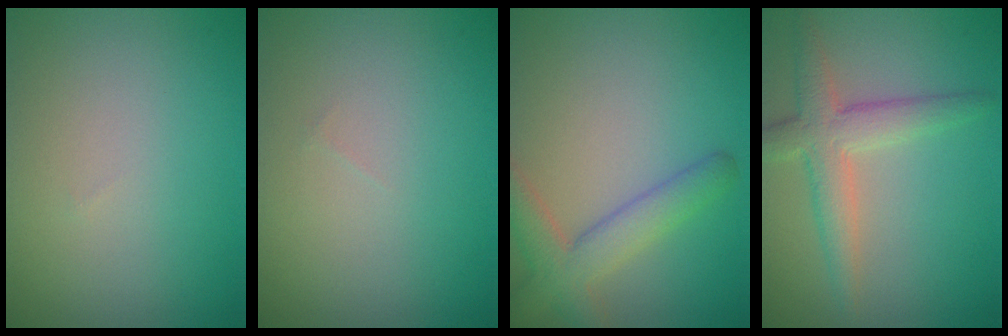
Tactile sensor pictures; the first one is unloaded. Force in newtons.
{"total": 0.0}
{"total": 4.1, "press": 4.1, "slide": 0.3}
{"total": 3.9, "press": 3.9, "slide": 0.2}